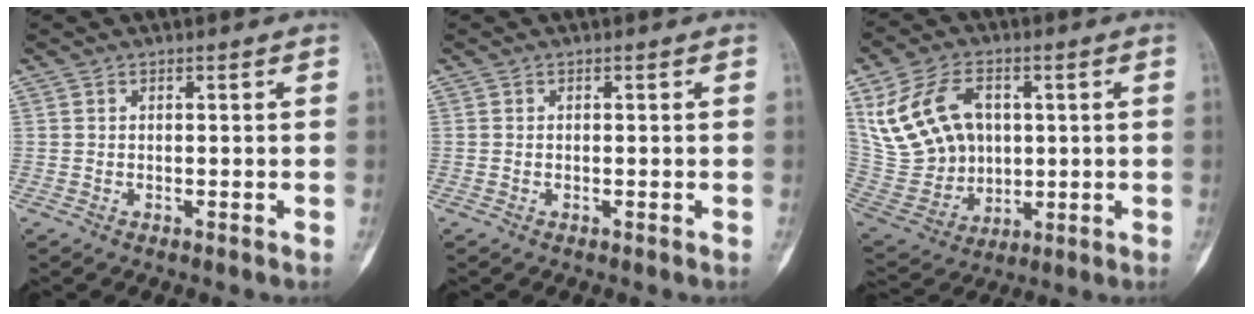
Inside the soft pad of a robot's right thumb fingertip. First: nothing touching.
{"total": 0.0}
{"total": 16.5, "force": [4.5, 12.4, 9.9], "torque": [-0.162, -0.002, 0.101]}